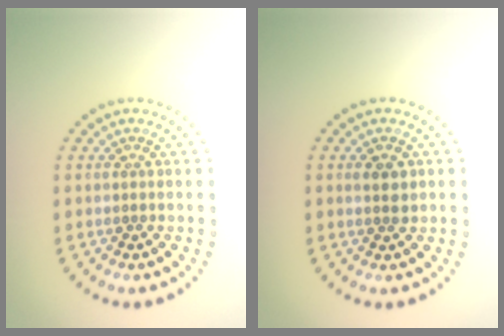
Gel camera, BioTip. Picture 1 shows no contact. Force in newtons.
{"total": 1.7, "press": 1.6, "slide": 0.3}